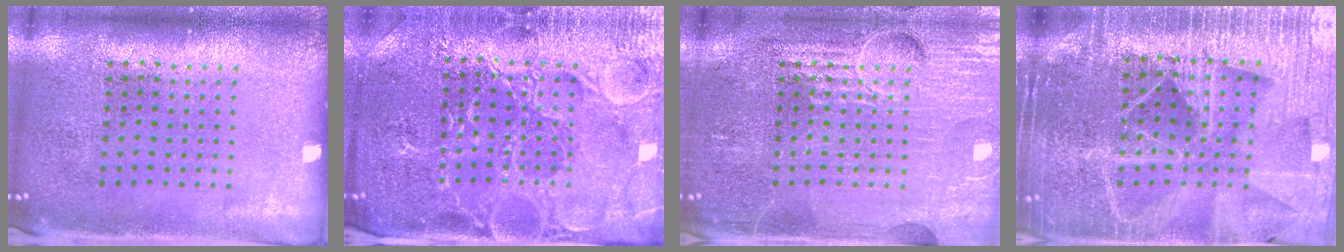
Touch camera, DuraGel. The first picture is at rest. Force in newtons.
{"total": 4.7, "press": 4.6, "slide": 1.2}
{"total": 4.0, "press": 4.0, "slide": 0.5}
{"total": 5.4, "press": 4.8, "slide": 2.4}